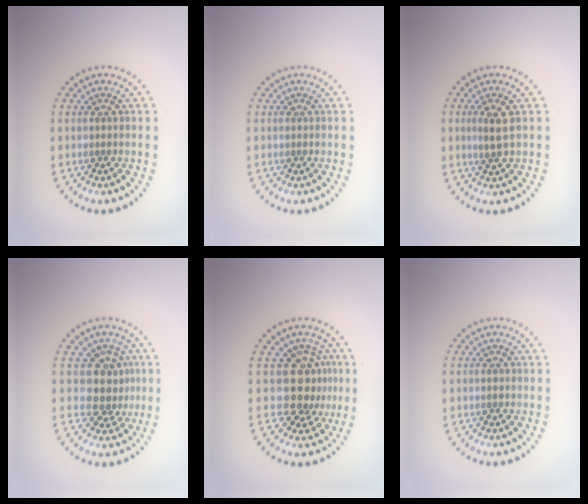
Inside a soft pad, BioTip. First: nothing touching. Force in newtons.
{"total": 0.0}
{"total": 2.1, "press": 2.0, "slide": 0.5}
{"total": 3.3, "press": 2.5, "slide": 2.1}
{"total": 3.6, "press": 2.7, "slide": 2.4}
{"total": 0.6, "press": 0.6, "slide": 0.1}